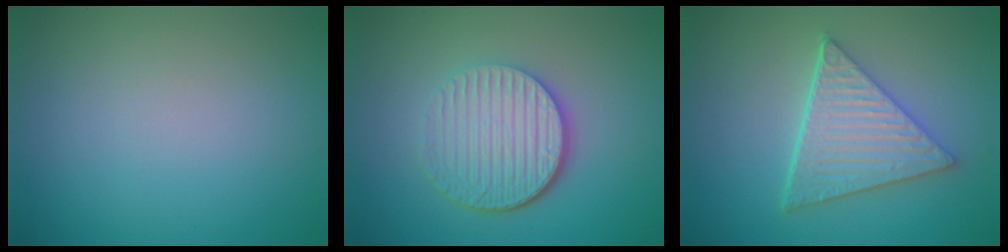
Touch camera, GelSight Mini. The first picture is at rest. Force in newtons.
{"total": 5.3, "press": 3.8, "slide": 3.6}
{"total": 5.9, "press": 4.4, "slide": 3.8}